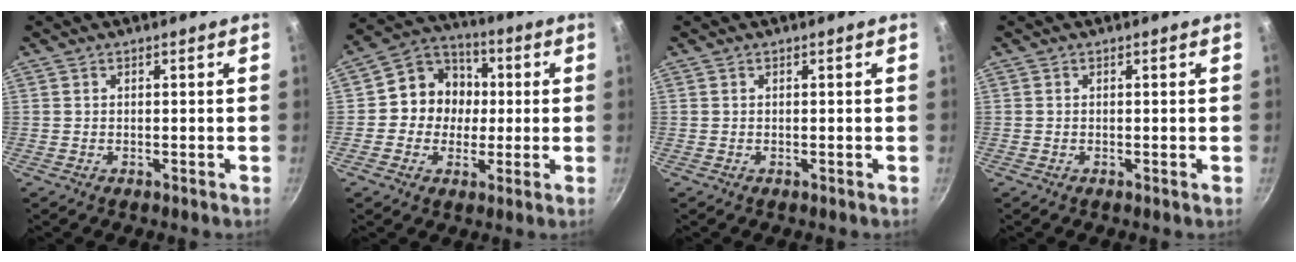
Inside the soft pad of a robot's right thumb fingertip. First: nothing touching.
{"total": 11.0, "force": [0.3, 10.1, 4.5], "torque": [-0.029, 0.022, -0.014]}
{"total": 0.0}
{"total": 0.0}